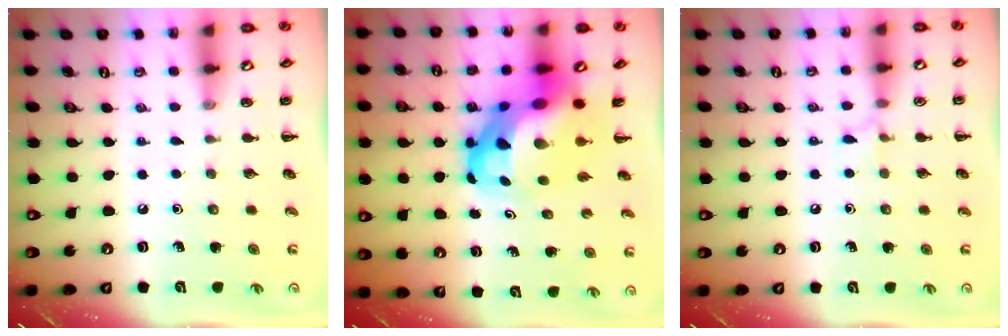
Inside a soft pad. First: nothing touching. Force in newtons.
{"total": 14.2, "press": 13.7, "slide": 3.8}
{"total": 4.5, "press": 4.3, "slide": 1.6}